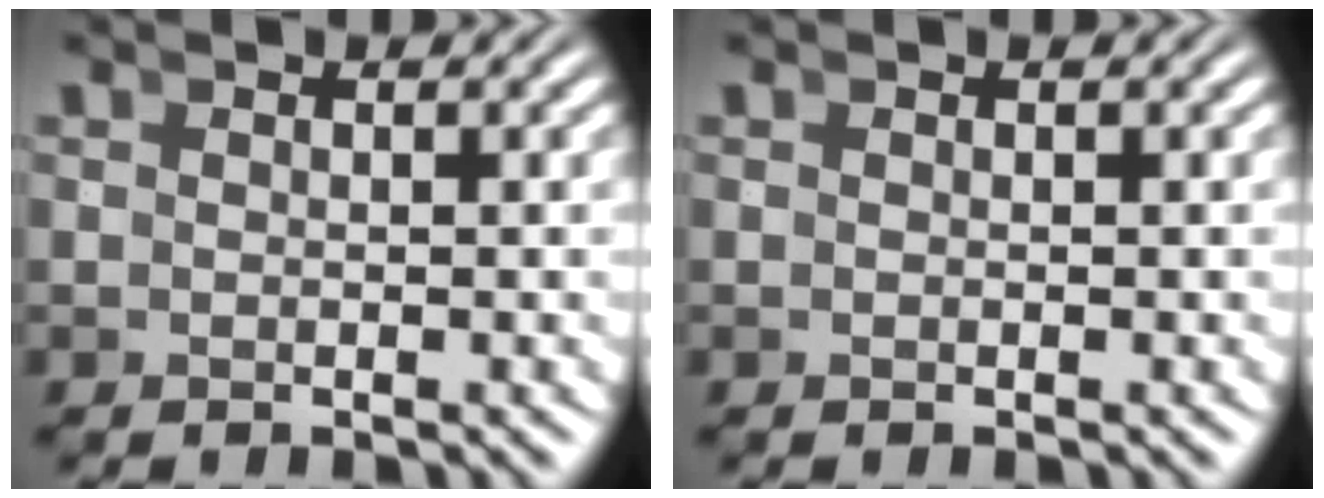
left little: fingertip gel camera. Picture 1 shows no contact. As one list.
[{"total": 0.0}]